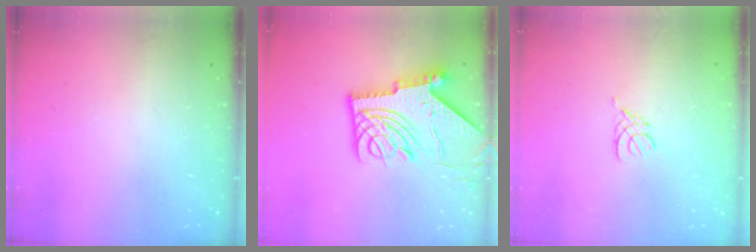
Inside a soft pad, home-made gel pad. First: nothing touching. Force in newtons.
{"total": 15.6, "press": 15.4, "slide": 1.9}
{"total": 3.0, "press": 3.0, "slide": 0.6}